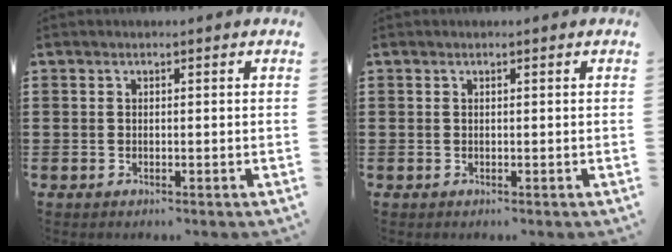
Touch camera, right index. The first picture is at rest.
{"total": 0.0}